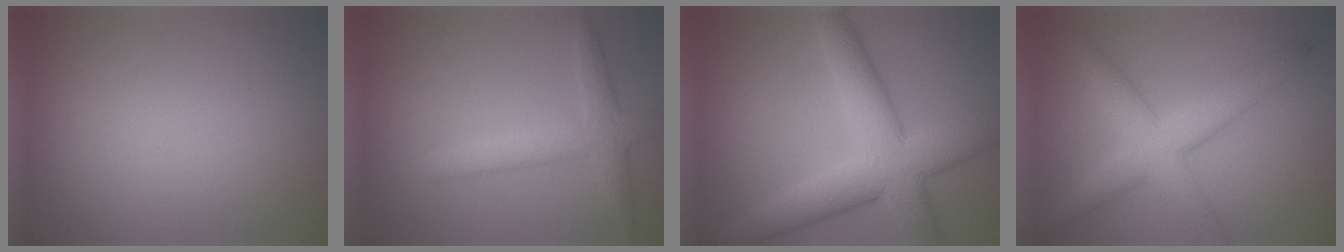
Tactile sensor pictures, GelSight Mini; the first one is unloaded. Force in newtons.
{"total": 3.4, "press": 3.4, "slide": 0.1}
{"total": 8.0, "press": 8.0, "slide": 0.5}
{"total": 5.6, "press": 5.6, "slide": 0.2}